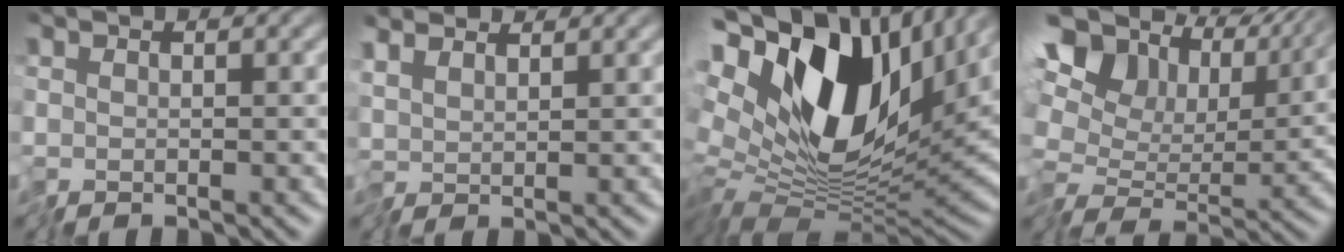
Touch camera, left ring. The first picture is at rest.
{"total": 3.0, "force": [2.5, 1.1, 1.3], "torque": [-0.035, 0.012, 0.039]}
{"total": 15.6, "force": [2.2, 9.5, 12.2], "torque": [-0.227, 0.006, 0.031]}
{"total": 12.1, "force": [4.3, 8.3, 7.7], "torque": [-0.176, 0.016, 0.078]}